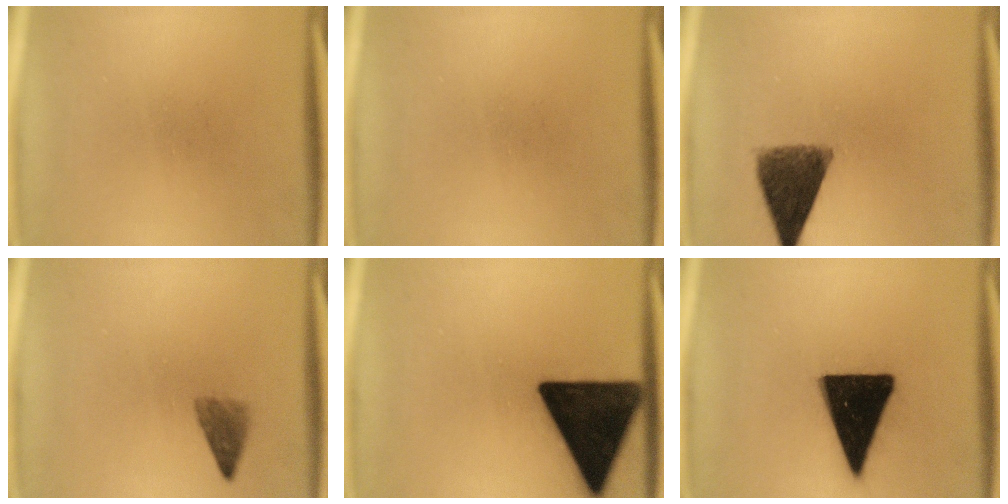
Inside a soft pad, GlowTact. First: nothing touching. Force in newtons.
{"total": 0.0}
{"total": 9.3}
{"total": 2.4}
{"total": 19.6}
{"total": 19.4}